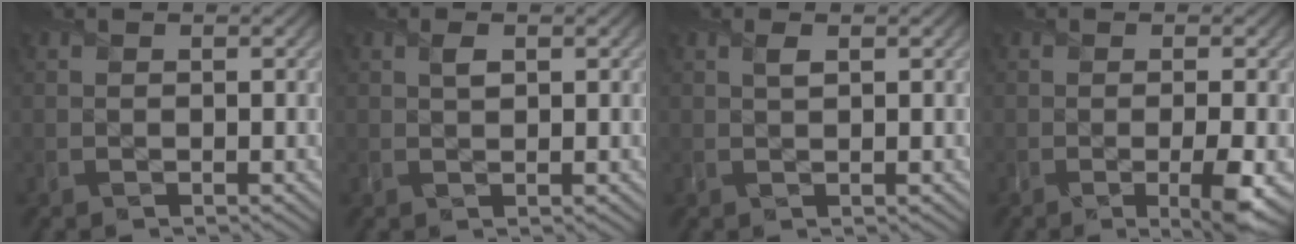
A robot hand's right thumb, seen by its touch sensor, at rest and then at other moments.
{"total": 1.2, "force": [0.6, 0.7, 0.7], "torque": [-0.016, 0.000, 0.011]}
{"total": 1.0, "force": [0.6, 0.4, 0.7], "torque": [-0.017, 0.000, 0.012]}
{"total": 4.2, "force": [-1.2, 0.7, 3.9], "torque": [-0.066, -0.004, -0.021]}